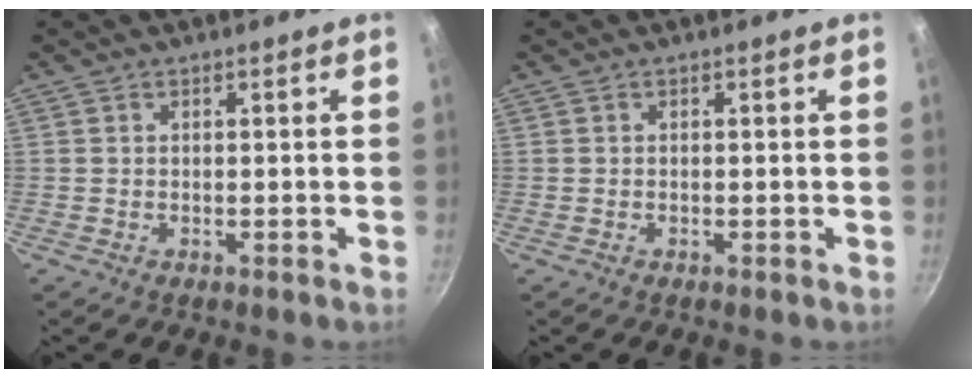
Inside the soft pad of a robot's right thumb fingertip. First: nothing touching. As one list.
[{"total": 0.0}]